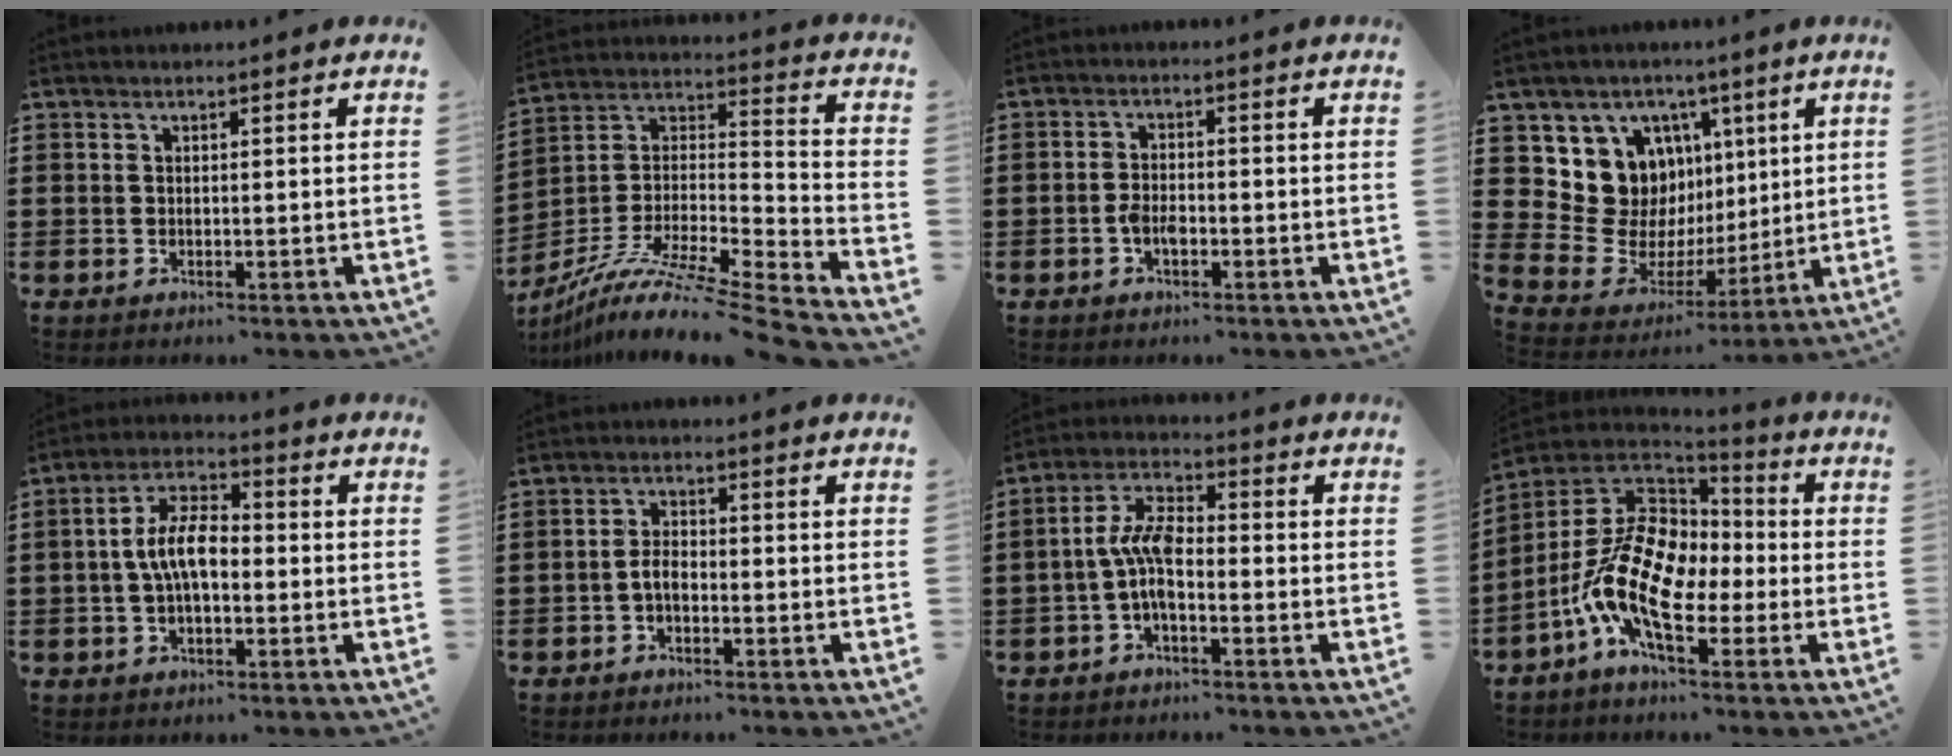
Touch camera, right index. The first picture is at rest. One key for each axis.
{"total": 10.3, "fx": -8.4, "fy": 0.4, "fz": 6.0, "tx": -0.108, "ty": -0.003, "tz": -0.164}
{"total": 2.6, "fx": -1.1, "fy": 1.2, "fz": 2.1, "tx": -0.046, "ty": 0.000, "tz": -0.021}
{"total": 11.6, "fx": 4.1, "fy": 10.4, "fz": 3.1, "tx": -0.086, "ty": -0.042, "tz": 0.089}
{"total": 7.5, "fx": -0.5, "fy": 3.5, "fz": 6.6, "tx": -0.139, "ty": 0.004, "tz": -0.013}
{"total": 2.6, "fx": -1.0, "fy": 1.3, "fz": 2.1, "tx": -0.055, "ty": -0.001, "tz": -0.025}
{"total": 6.4, "fx": -1.5, "fy": 2.5, "fz": 5.6, "tx": -0.129, "ty": 0.001, "tz": -0.034}
{"total": 14.2, "fx": -4.2, "fy": 7.6, "fz": 11.2, "tx": -0.271, "ty": -0.004, "tz": -0.088}